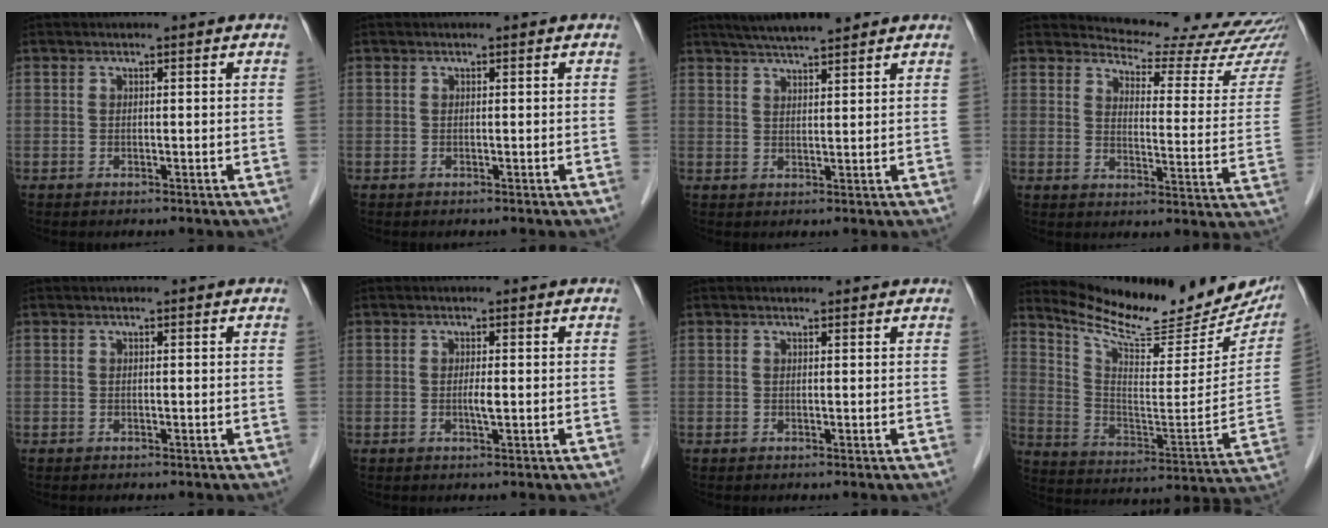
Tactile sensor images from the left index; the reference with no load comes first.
{"total": 0.0}
{"total": 7.9, "force": [6.9, 0.7, 3.9], "torque": [-0.059, 0.022, 0.105]}
{"total": 19.0, "force": [18.4, 2.6, 4.0], "torque": [-0.040, -0.106, 0.193]}
{"total": 0.0}
{"total": 1.2, "force": [-0.3, 0.1, 1.2], "torque": [-0.024, -0.005, -0.005]}
{"total": 1.3, "force": [1.3, 0.3, 0.1], "torque": [-0.011, 0.005, 0.014]}
{"total": 22.8, "force": [20.6, 4.4, 8.7], "torque": [-0.139, -0.068, 0.292]}